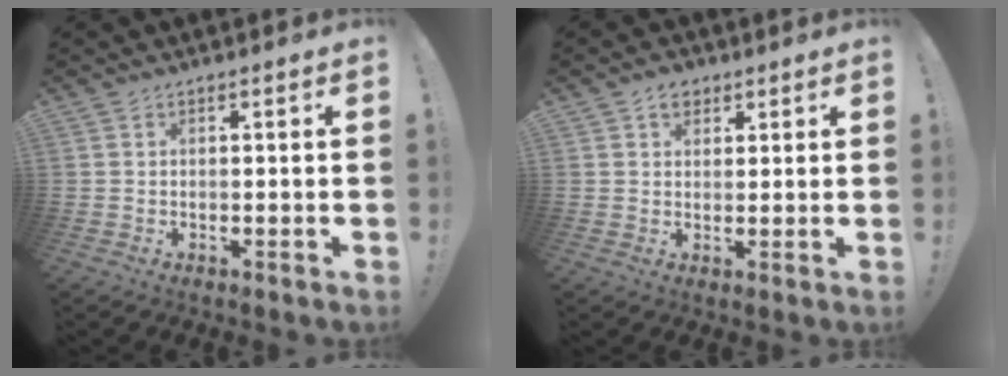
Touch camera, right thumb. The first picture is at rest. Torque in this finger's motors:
{"motor_torque": [0.08, 0.45, 0.06, 0.12, 0.00]}